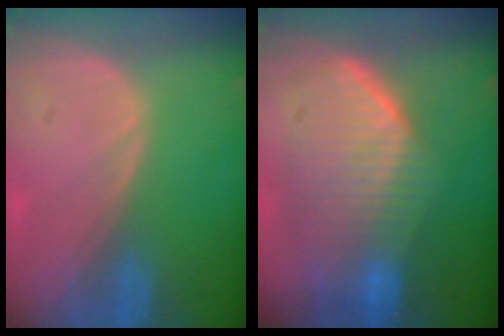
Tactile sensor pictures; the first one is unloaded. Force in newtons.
{"total": 9.7, "press": 9.1, "slide": 3.4}